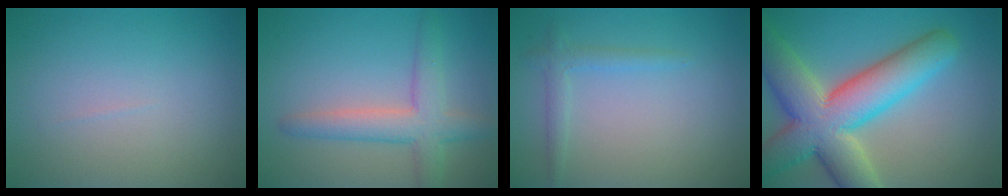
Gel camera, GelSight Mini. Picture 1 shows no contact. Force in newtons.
{"total": 4.7, "press": 4.7, "slide": 0.1}
{"total": 1.6, "press": 1.6, "slide": 0.1}
{"total": 11.8, "press": 11.7, "slide": 1.3}